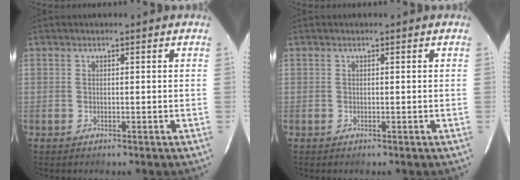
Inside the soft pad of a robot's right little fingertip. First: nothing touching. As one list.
[{"total": 0.0}]